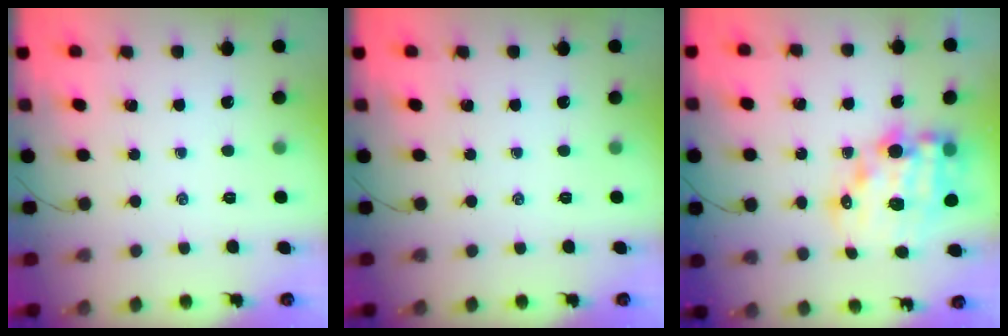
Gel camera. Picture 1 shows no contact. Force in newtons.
{"total": 0.0}
{"total": 16.1, "press": 15.8, "slide": 3.4}